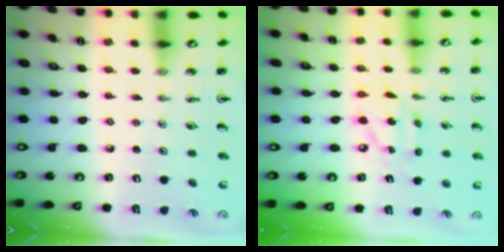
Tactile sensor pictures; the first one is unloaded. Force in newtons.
{"total": 9.8, "press": 9.8, "slide": 0.6}